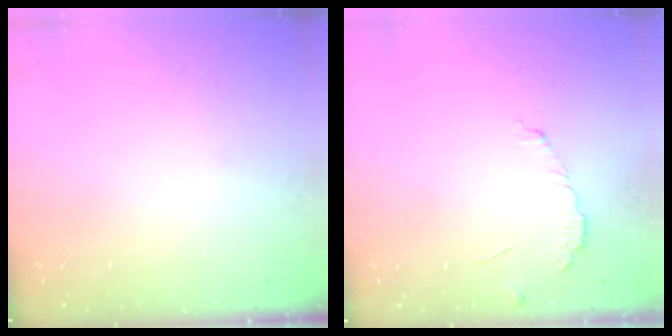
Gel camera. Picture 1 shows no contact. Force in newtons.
{"total": 3.8, "press": 3.8, "slide": 0.2}